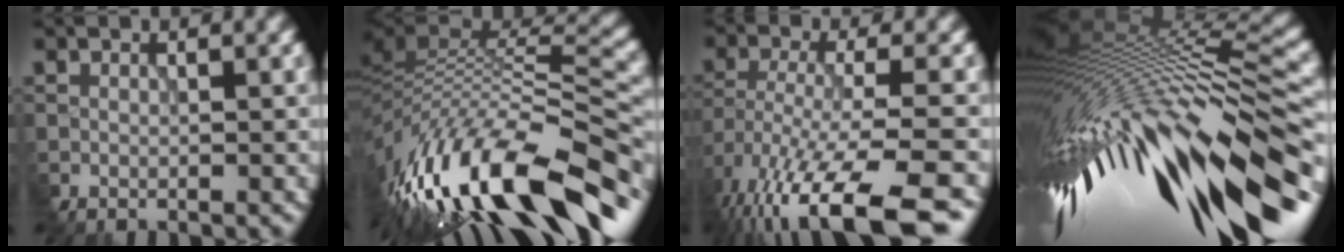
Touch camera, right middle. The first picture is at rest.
{"total": 15.4, "force": [-6.7, 5.5, 12.7], "torque": [-0.245, 0.013, -0.105]}
{"total": 12.6, "force": [-8.6, 3.9, 8.3], "torque": [-0.184, -0.030, -0.117]}
{"total": 18.0, "force": [-3.6, 5.3, 16.8], "torque": [-0.314, -0.029, -0.044]}